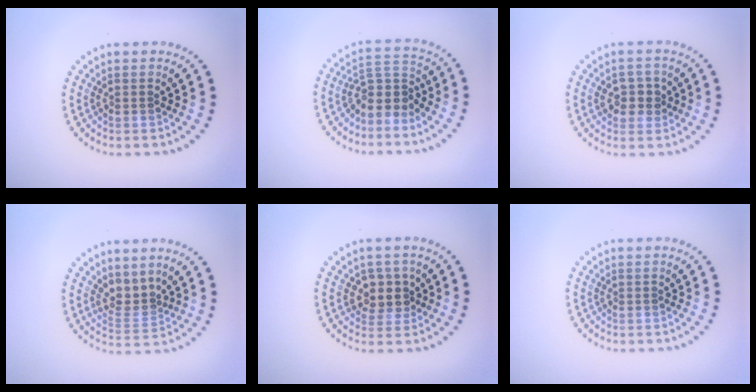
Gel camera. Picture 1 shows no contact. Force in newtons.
{"total": 3.3, "press": 2.5, "slide": 2.1}
{"total": 2.5, "press": 2.4, "slide": 0.3}
{"total": 2.6, "press": 1.8, "slide": 1.8}
{"total": 2.8, "press": 2.5, "slide": 1.3}
{"total": 0.0}